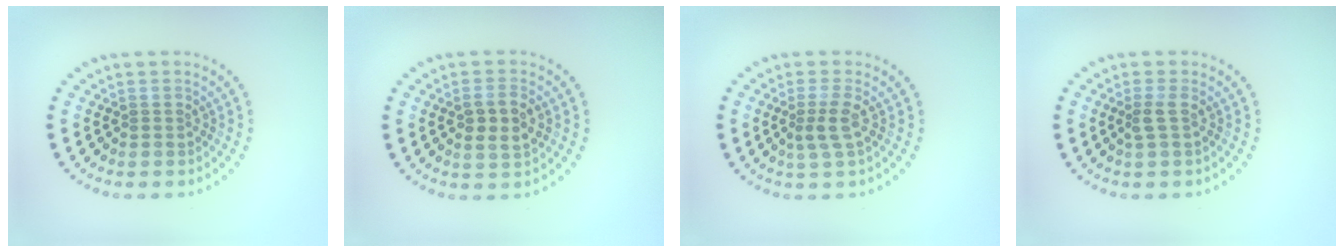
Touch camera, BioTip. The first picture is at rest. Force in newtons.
{"total": 2.7, "press": 2.7, "slide": 0.3}
{"total": 2.0, "press": 1.7, "slide": 1.1}
{"total": 1.1, "press": 1.0, "slide": 0.5}